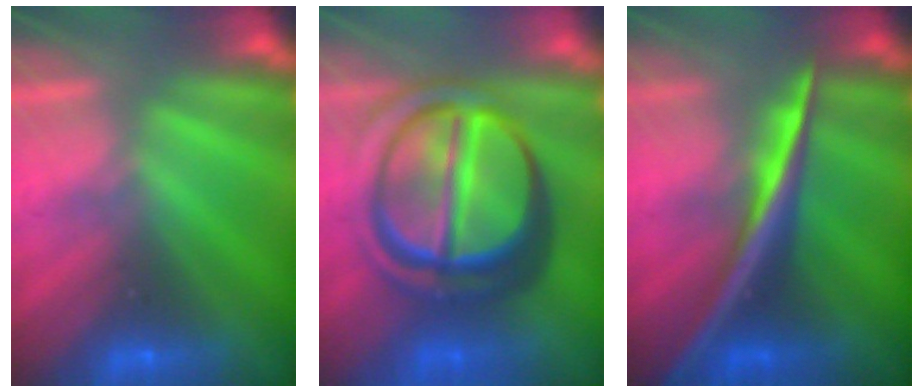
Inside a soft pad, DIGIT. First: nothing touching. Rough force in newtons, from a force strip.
{"total": 7.8}
{"total": 2.6}